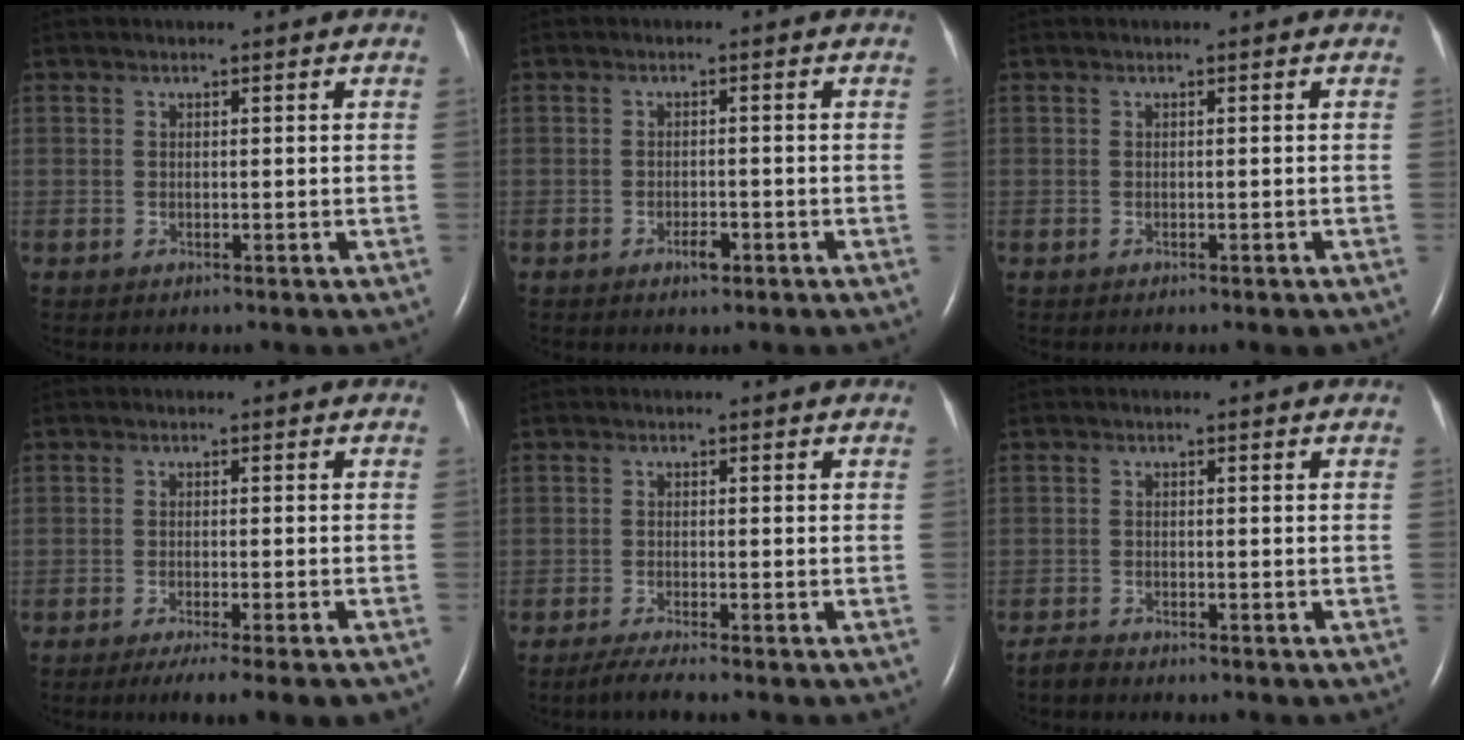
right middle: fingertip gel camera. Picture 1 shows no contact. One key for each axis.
{"total": 1.9, "fx": -1.1, "fy": 0.6, "fz": 1.4, "tx": -0.025, "ty": 0.000, "tz": -0.015}
{"total": 0.5, "fx": -0.4, "fy": 0.0, "fz": 0.3, "tx": -0.011, "ty": -0.002, "tz": -0.003}
{"total": 8.0, "fx": -6.2, "fy": -0.2, "fz": 5.1, "tx": -0.059, "ty": -0.018, "tz": -0.089}
{"total": 2.4, "fx": -2.0, "fy": 0.5, "fz": 1.3, "tx": -0.034, "ty": -0.007, "tz": -0.033}
{"total": 1.3, "fx": -1.3, "fy": 0.1, "fz": 0.2, "tx": -0.009, "ty": -0.004, "tz": -0.023}